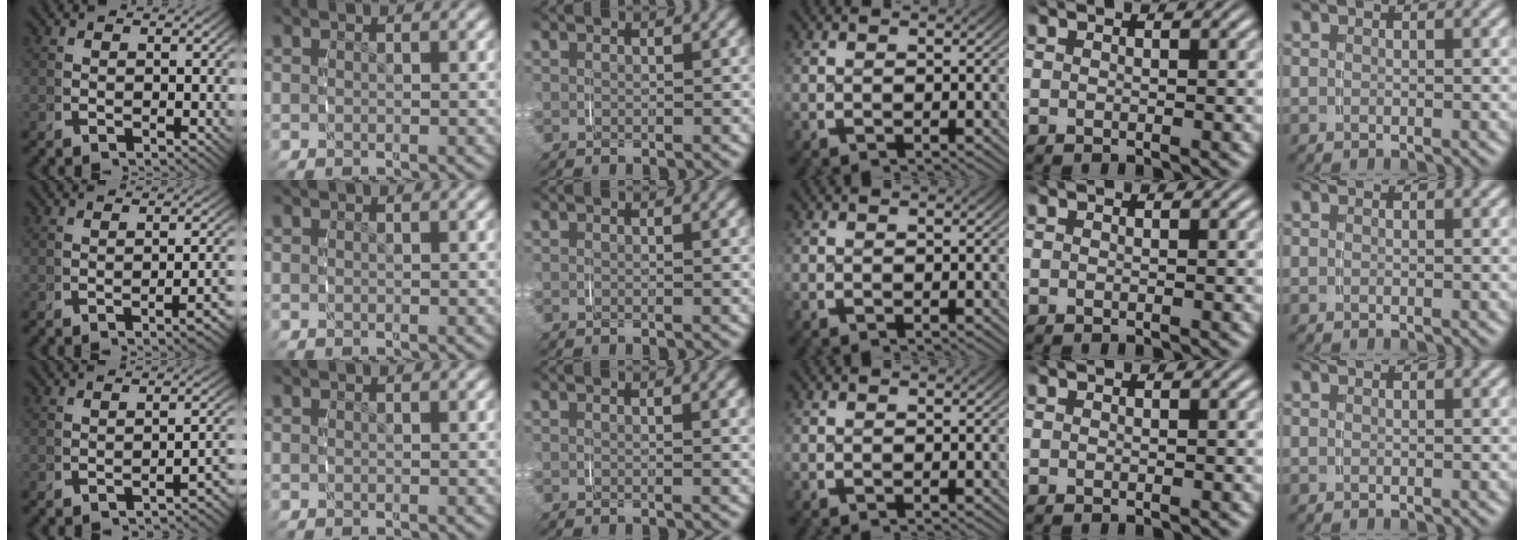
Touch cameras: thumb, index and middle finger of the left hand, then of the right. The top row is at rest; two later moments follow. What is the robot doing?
{"motion": "grasp_and_lifting", "object": "string"}